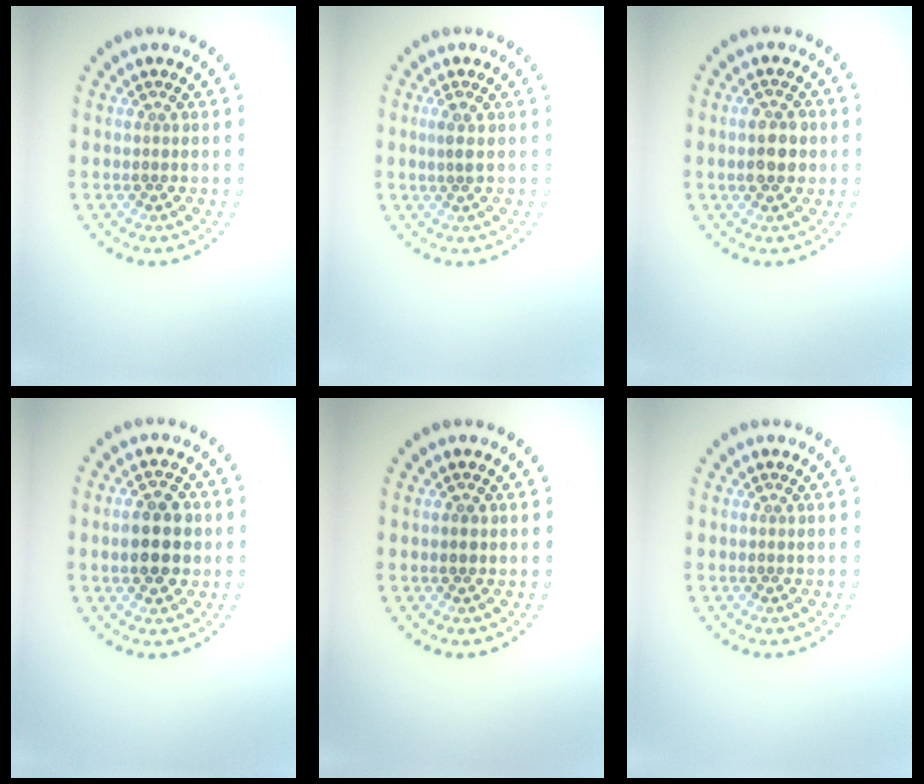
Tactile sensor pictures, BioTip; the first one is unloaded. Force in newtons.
{"total": 1.1, "press": 0.8, "slide": 0.7}
{"total": 2.9, "press": 2.9, "slide": 0.2}
{"total": 4.4, "press": 4.4, "slide": 0.1}
{"total": 0.9, "press": 0.8, "slide": 0.3}
{"total": 0.0}